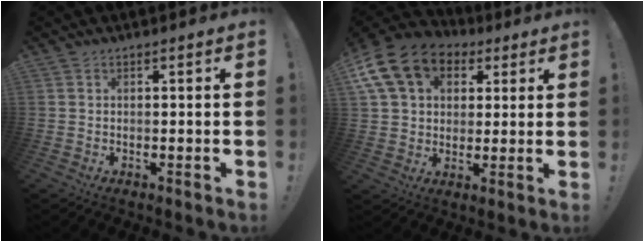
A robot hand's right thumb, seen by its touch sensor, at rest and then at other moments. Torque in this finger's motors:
{"motor_torque": [1.05, 2.72, 0.61, -0.33, 0.42]}